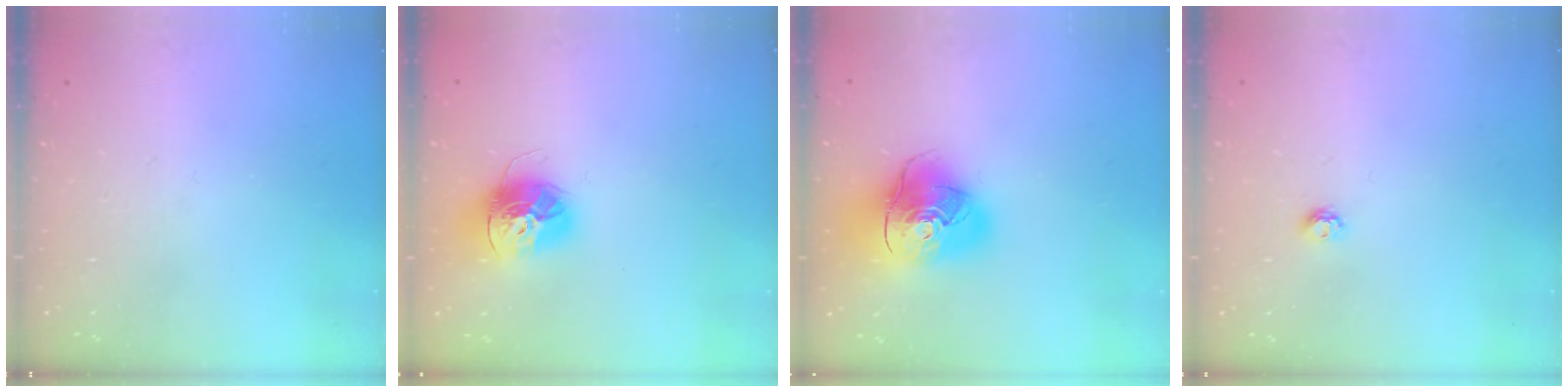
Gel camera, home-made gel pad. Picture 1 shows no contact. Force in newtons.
{"total": 14.6, "press": 14.5, "slide": 1.3}
{"total": 17.9, "press": 17.8, "slide": 2.3}
{"total": 4.2, "press": 4.1, "slide": 0.4}